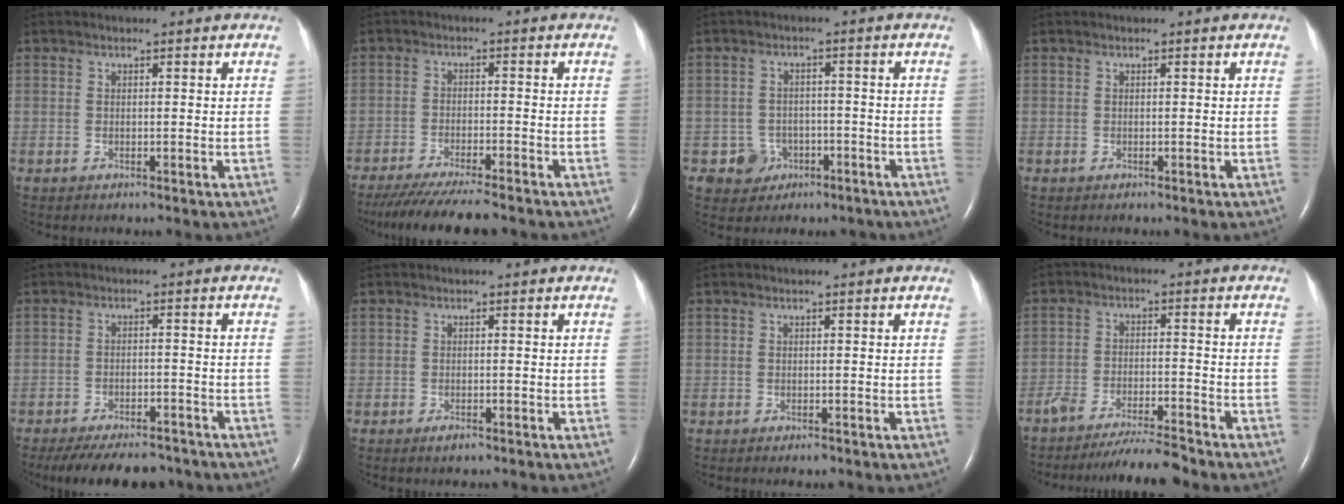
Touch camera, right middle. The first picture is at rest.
{"total": 11.2, "force": [-9.8, 0.7, 5.5], "torque": [-0.082, -0.027, -0.151]}
{"total": 4.6, "force": [-2.1, 4.0, 0.3], "torque": [-0.003, 0.015, -0.023]}
{"total": 0.0}
{"total": 12.6, "force": [-10.8, 4.3, 4.9], "torque": [-0.084, -0.001, -0.144]}
{"total": 1.2, "force": [-0.8, 0.4, 0.8], "torque": [-0.016, -0.002, -0.010]}
{"total": 0.7, "force": [-0.5, 0.2, 0.4], "torque": [-0.008, -0.001, -0.004]}
{"total": 8.2, "force": [-7.6, -0.1, 3.1], "torque": [-0.043, -0.016, -0.126]}